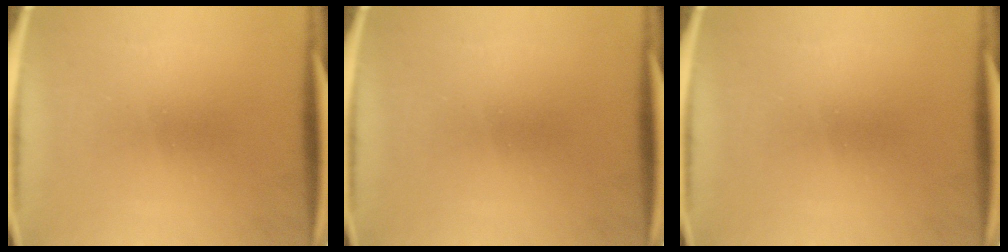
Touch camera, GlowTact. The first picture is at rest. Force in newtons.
{"total": 0.0}
{"total": 0.0}